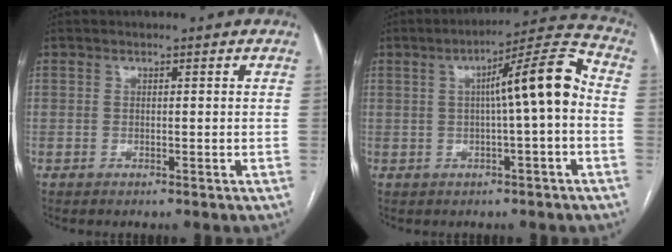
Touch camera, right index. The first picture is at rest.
{"total": 10.0, "force": [0.2, 0.3, 10.0], "torque": [-0.145, 0.029, 0.001]}